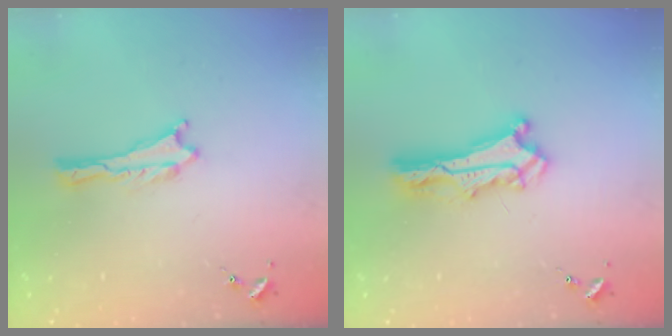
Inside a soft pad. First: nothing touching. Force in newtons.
{"total": 6.7, "press": 6.7, "slide": 0.5}